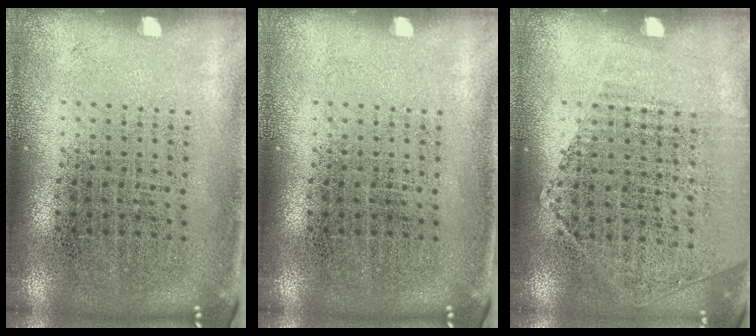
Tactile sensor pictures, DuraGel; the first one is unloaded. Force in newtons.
{"total": 0.0}
{"total": 1.2, "press": 1.0, "slide": 0.7}